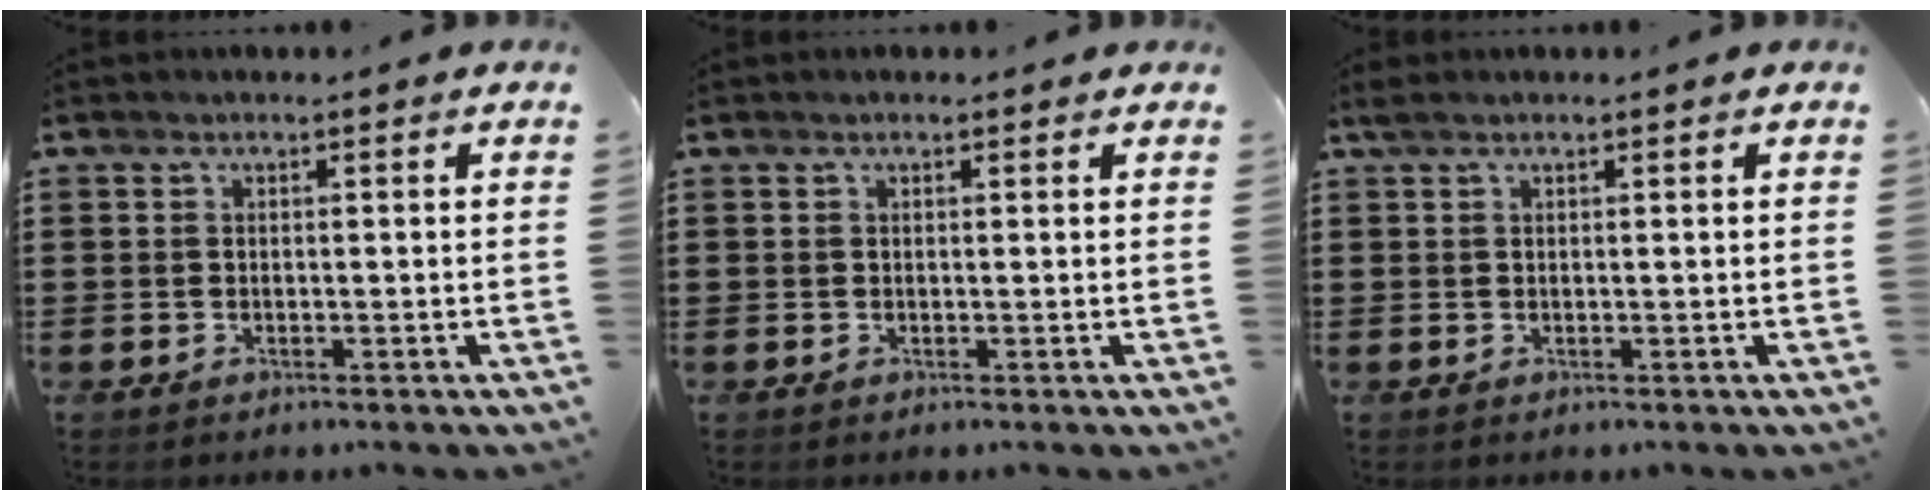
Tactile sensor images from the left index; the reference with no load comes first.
{"total": 0.5, "force": [0.4, 0.3, 0.3], "torque": [-0.006, 0.003, 0.007]}
{"total": 0.9, "force": [0.6, 0.3, 0.7], "torque": [-0.015, 0.002, 0.010]}